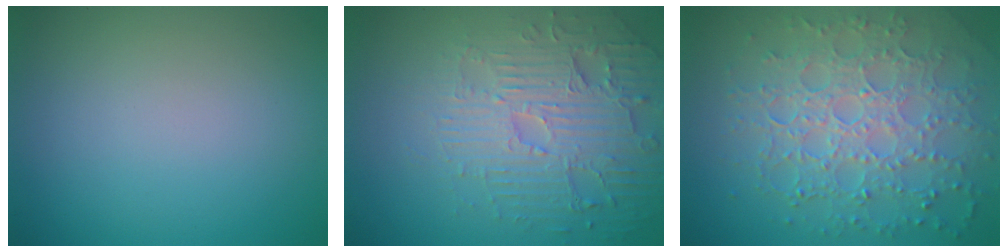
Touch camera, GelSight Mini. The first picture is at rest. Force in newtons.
{"total": 5.4, "press": 4.7, "slide": 2.7}
{"total": 7.3, "press": 5.2, "slide": 5.0}